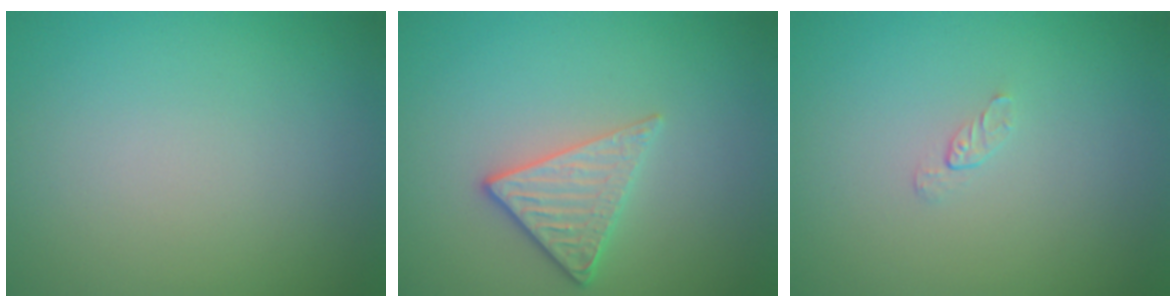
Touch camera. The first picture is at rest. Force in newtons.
{"total": 2.9, "press": 2.6, "slide": 1.3}
{"total": 0.5, "press": 0.3, "slide": 0.4}